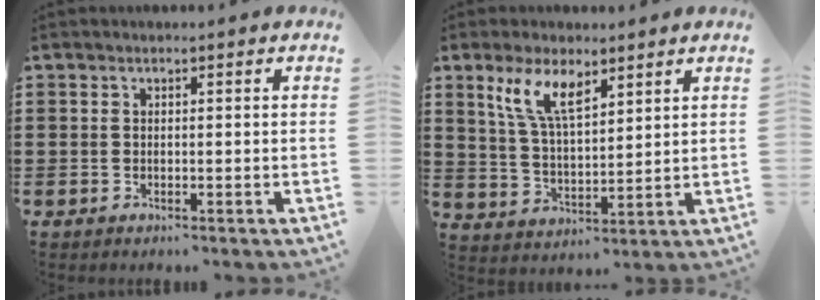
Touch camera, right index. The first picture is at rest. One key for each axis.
{"total": 8.0, "fx": 5.0, "fy": 2.7, "fz": 5.6, "tx": -0.125, "ty": -0.001, "tz": 0.091}